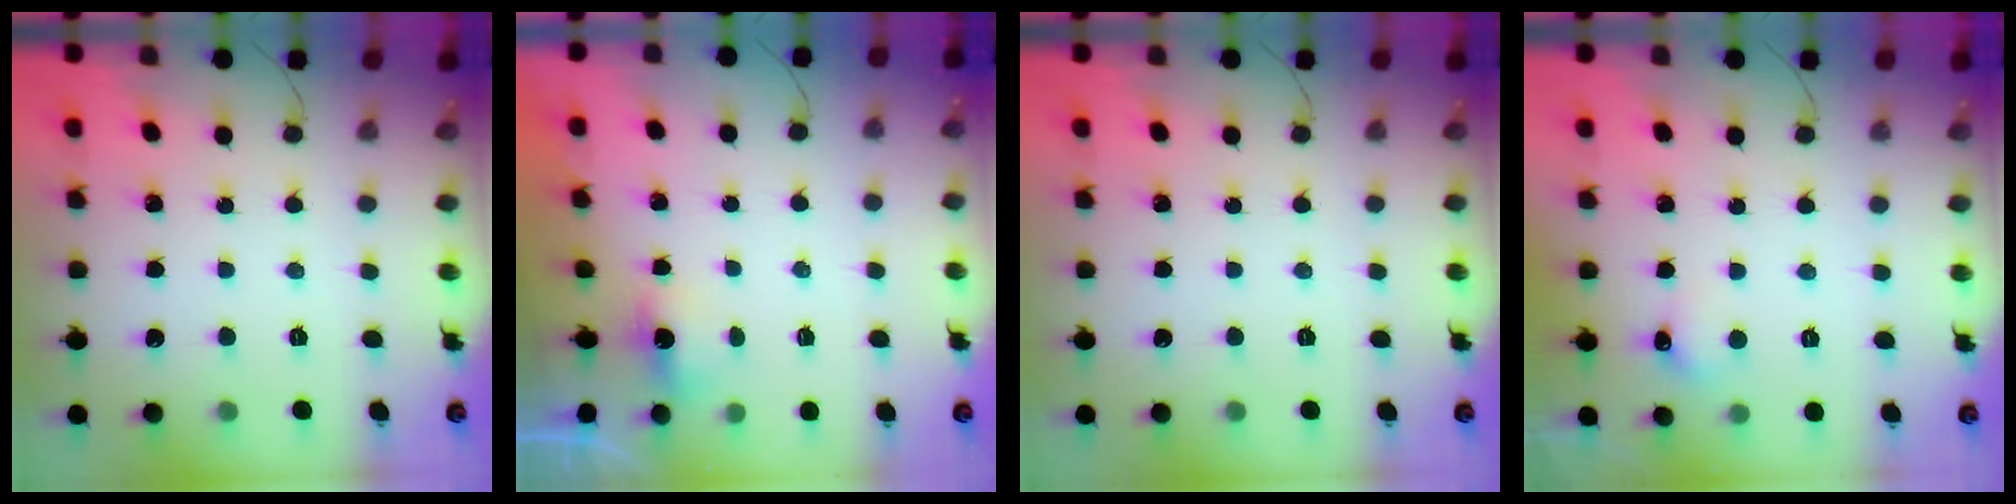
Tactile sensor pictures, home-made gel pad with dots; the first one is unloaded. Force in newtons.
{"total": 2.9, "press": 2.8, "slide": 0.8}
{"total": 0.0}
{"total": 4.9, "press": 4.7, "slide": 1.4}